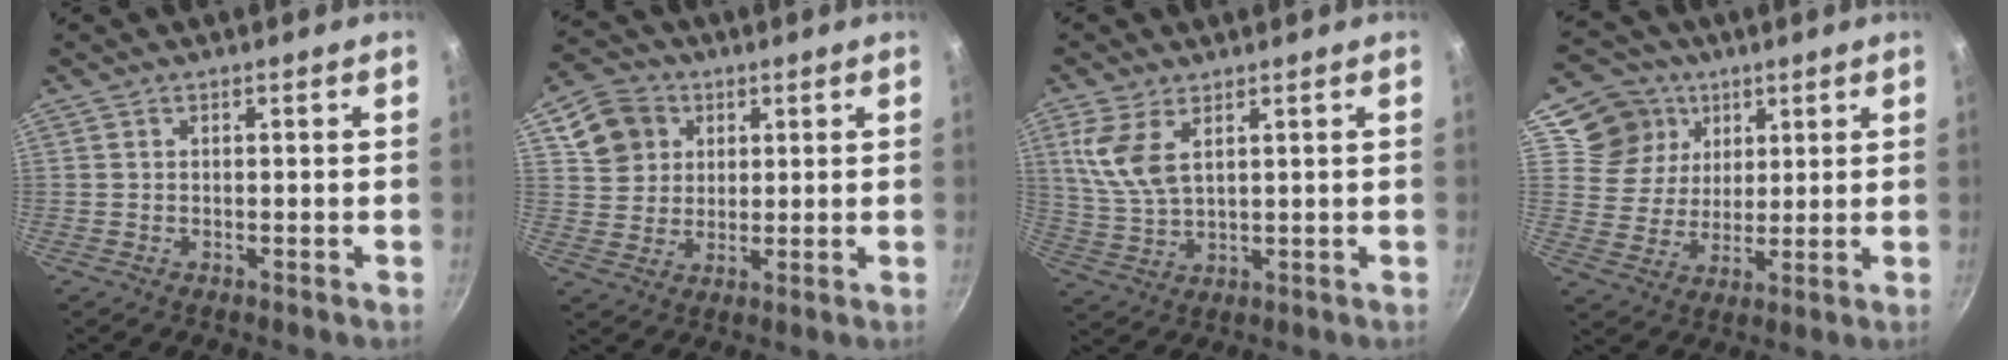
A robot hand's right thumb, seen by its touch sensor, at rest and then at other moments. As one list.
[{"total": 9.4, "force": [3.7, 8.0, 3.2], "torque": [-0.027, 0.007, 0.066]}, {"total": 8.2, "force": [3.4, 4.0, 6.3], "torque": [-0.128, -0.016, 0.074]}, {"total": 11.6, "force": [5.5, 9.9, 2.6], "torque": [-0.012, -0.020, 0.095]}]